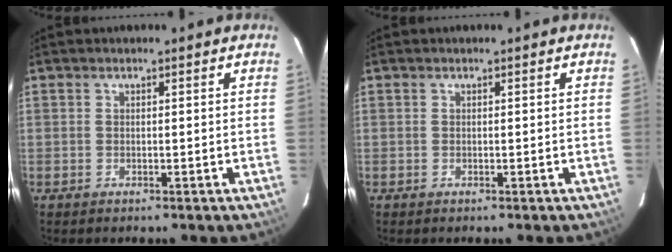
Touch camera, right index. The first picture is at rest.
{"total": 0.0}